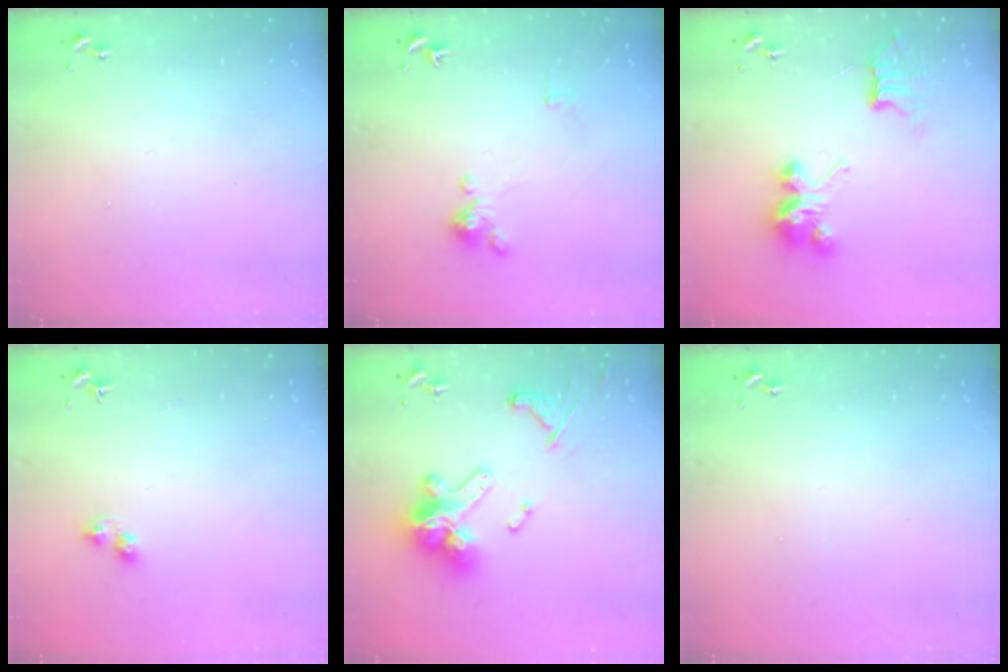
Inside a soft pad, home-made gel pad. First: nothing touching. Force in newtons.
{"total": 0.0}
{"total": 9.7, "press": 9.6, "slide": 0.7}
{"total": 3.5, "press": 3.4, "slide": 0.4}
{"total": 19.3, "press": 19.2, "slide": 2.0}
{"total": 0.0}